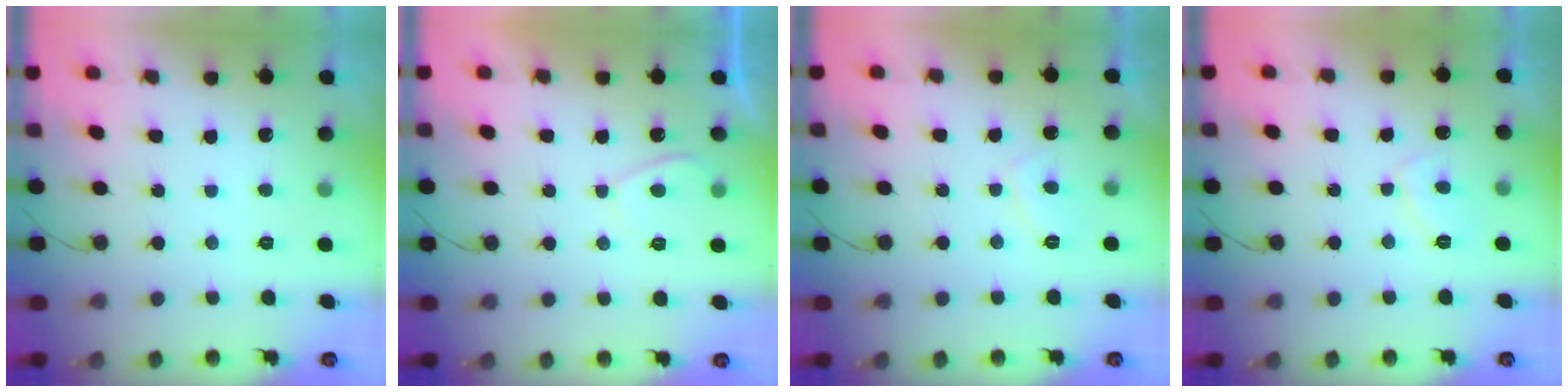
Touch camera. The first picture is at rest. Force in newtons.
{"total": 1.8, "press": 1.7, "slide": 0.6}
{"total": 2.9, "press": 2.8, "slide": 0.7}
{"total": 3.9, "press": 3.8, "slide": 0.6}